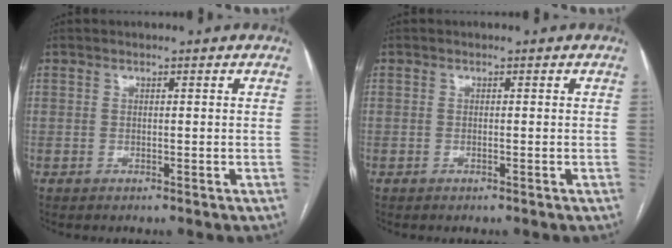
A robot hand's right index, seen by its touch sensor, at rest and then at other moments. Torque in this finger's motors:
{"motor_torque": [0.10, 0.10, 0.03, 0.01]}